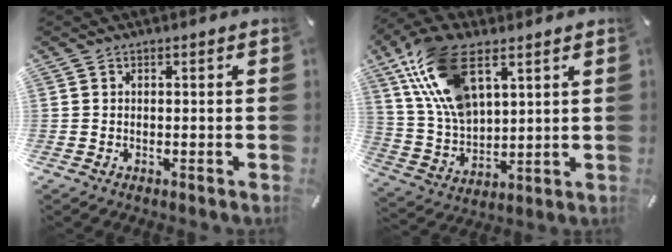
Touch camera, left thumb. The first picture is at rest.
{"total": 16.3, "force": [8.7, 8.6, 10.8], "torque": [-0.264, -0.023, 0.154]}